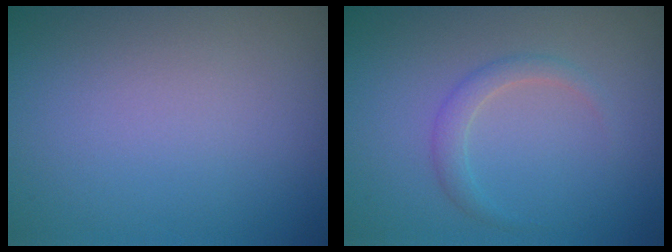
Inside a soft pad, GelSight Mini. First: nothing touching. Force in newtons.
{"total": 1.6, "press": 1.6, "slide": 0.1}